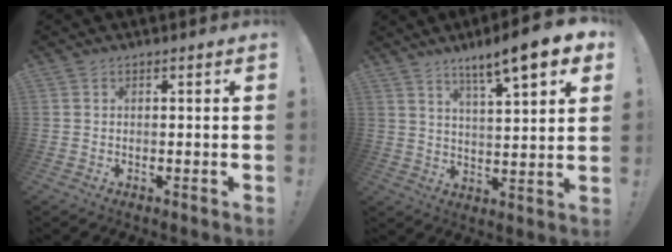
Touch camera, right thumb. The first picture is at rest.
{"total": 11.4, "force": [7.9, 1.2, 8.2], "torque": [-0.125, -0.051, 0.123]}